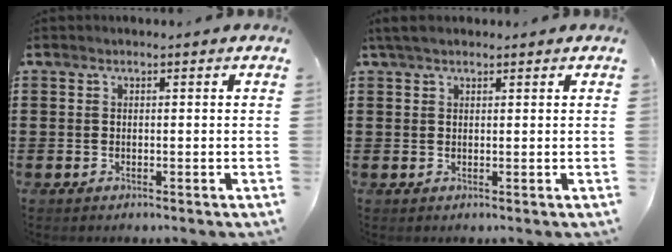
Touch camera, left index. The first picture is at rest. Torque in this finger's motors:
{"motor_torque": [0.41, -0.58, 0.11, 0.03]}